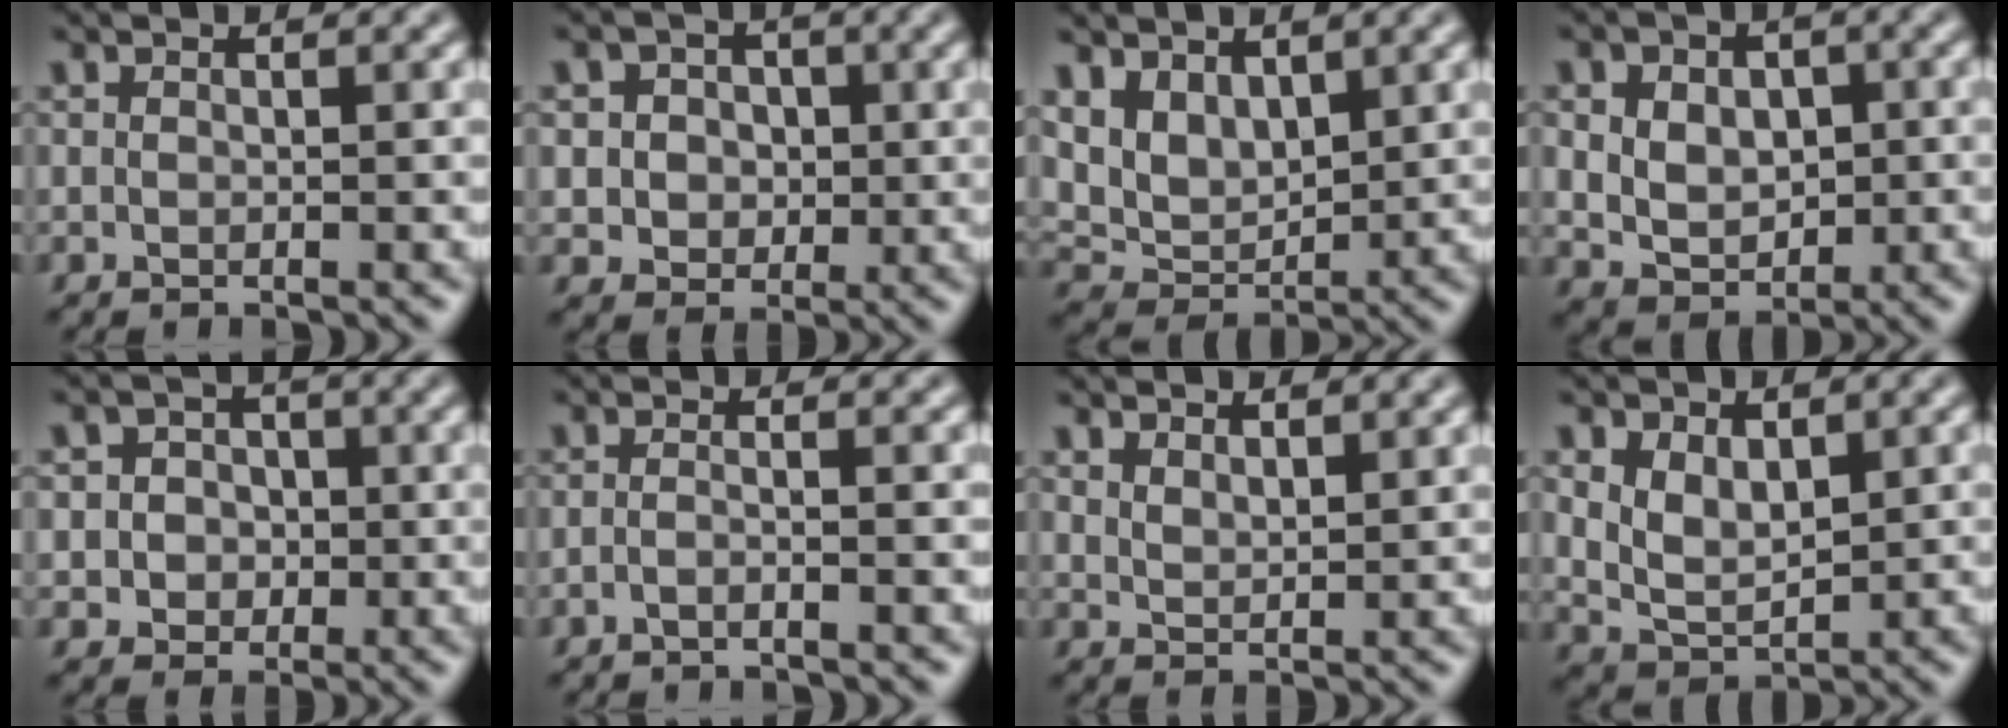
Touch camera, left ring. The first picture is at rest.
{"total": 4.6, "force": [0.9, 4.0, 2.0], "torque": [-0.033, 0.008, 0.009]}
{"total": 4.9, "force": [2.4, 3.1, 2.9], "torque": [-0.063, -0.013, 0.043]}
{"total": 8.0, "force": [1.5, 6.0, 5.1], "torque": [-0.081, 0.028, 0.012]}
{"total": 4.2, "force": [0.5, 3.9, 1.4], "torque": [-0.012, 0.010, -0.003]}
{"total": 1.7, "force": [-0.6, 0.5, 1.4], "torque": [-0.019, -0.005, -0.021]}
{"total": 2.0, "force": [1.7, 0.7, 0.7], "torque": [-0.014, -0.001, 0.034]}
{"total": 3.9, "force": [1.0, 2.7, 2.7], "torque": [-0.056, -0.010, 0.025]}